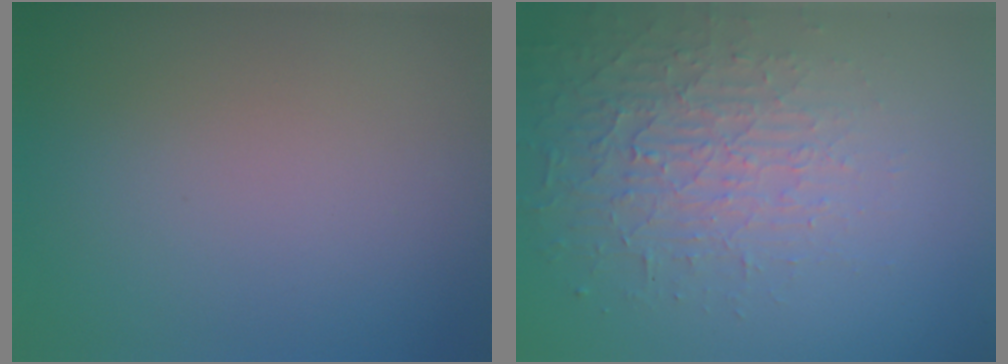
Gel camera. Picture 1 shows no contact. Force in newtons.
{"total": 3.7, "press": 3.4, "slide": 1.4}